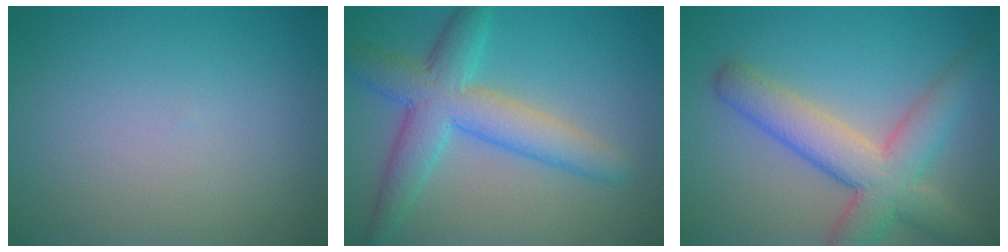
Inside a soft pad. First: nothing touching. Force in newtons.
{"total": 6.3, "press": 6.3, "slide": 0.1}
{"total": 6.8, "press": 6.8, "slide": 0.5}